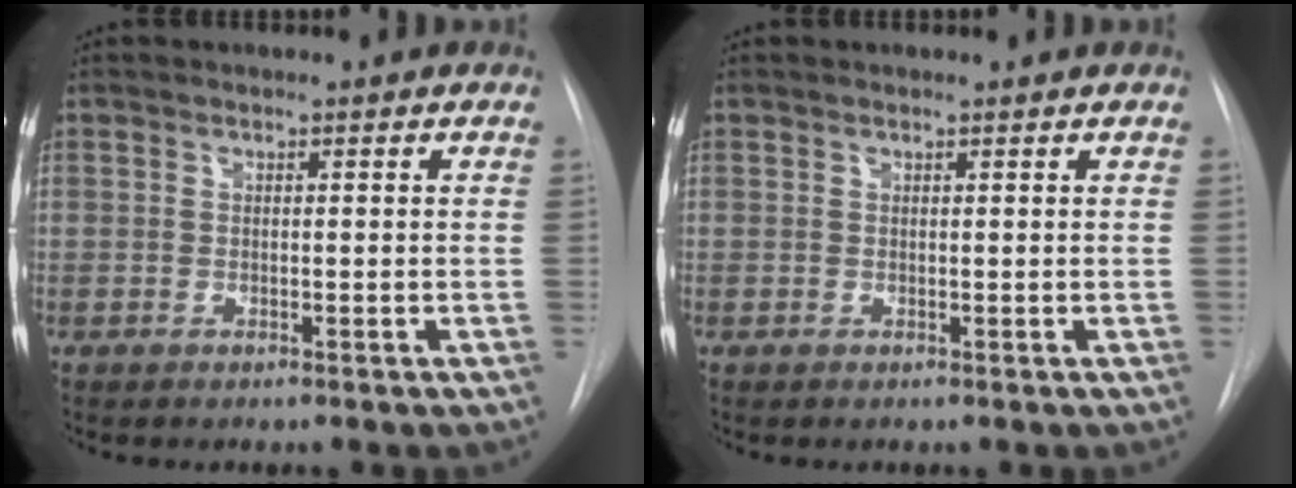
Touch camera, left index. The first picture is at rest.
{"total": 0.5, "force": [0.5, 0.0, 0.0], "torque": [-0.005, 0.001, 0.007]}